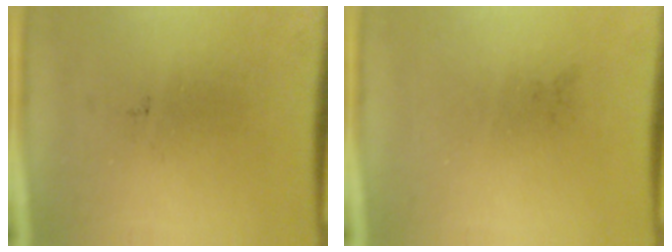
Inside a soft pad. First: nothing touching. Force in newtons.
{"total": 0.0}